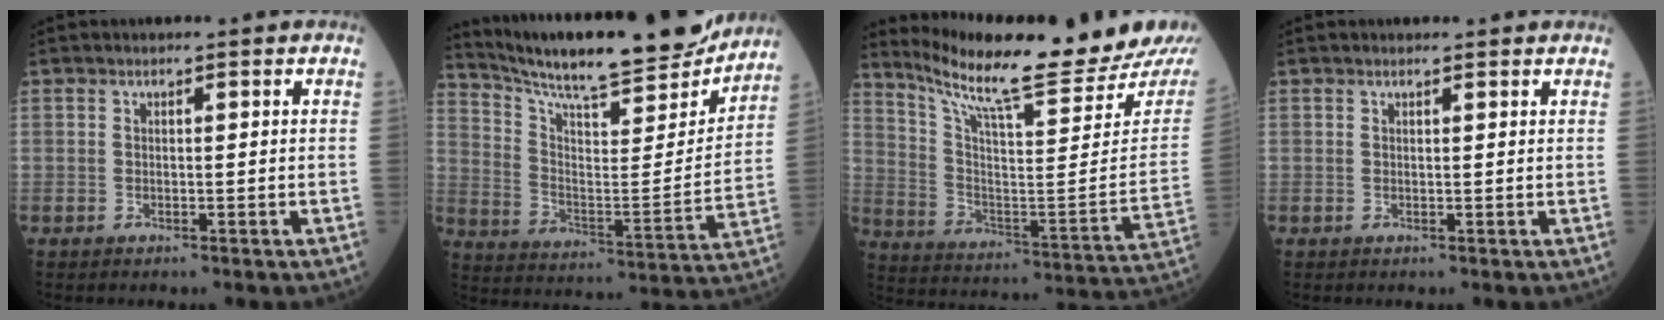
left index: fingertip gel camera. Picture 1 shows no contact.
{"total": 22.5, "force": [20.7, 2.1, 8.6], "torque": [-0.152, -0.043, 0.307]}
{"total": 21.6, "force": [19.4, -0.8, 9.4], "torque": [-0.168, -0.088, 0.286]}
{"total": 1.5, "force": [1.4, 0.2, 0.3], "torque": [-0.013, 0.006, 0.016]}